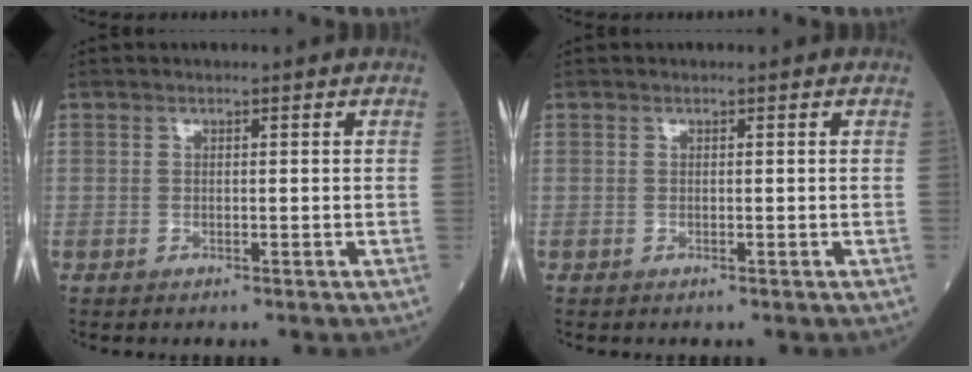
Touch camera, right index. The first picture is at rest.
{"total": 0.0}